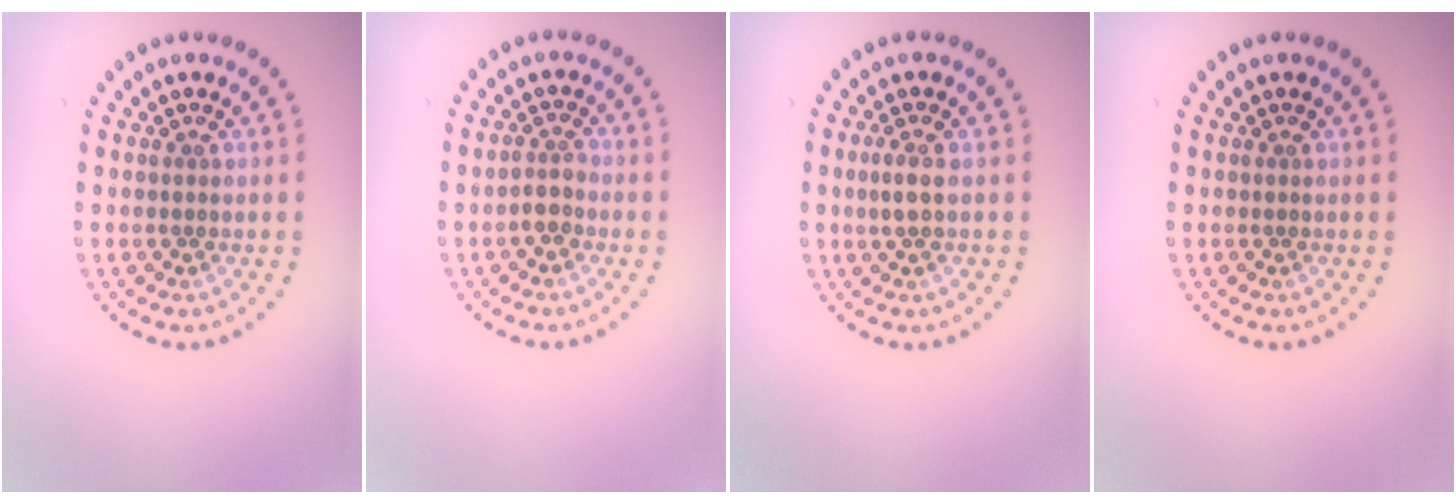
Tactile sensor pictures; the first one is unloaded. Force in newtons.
{"total": 1.6, "press": 1.3, "slide": 0.9}
{"total": 1.4, "press": 1.4, "slide": 0.4}
{"total": 0.0}